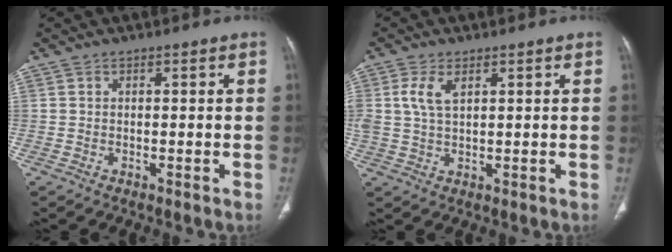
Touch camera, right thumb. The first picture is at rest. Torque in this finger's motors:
{"motor_torque": [2.47, 2.54, 2.77, 0.00, 1.05]}